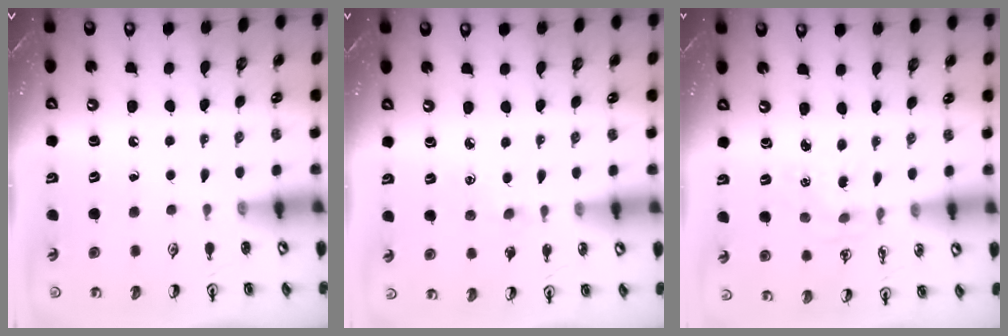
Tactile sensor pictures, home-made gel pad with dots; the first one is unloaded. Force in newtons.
{"total": 2.0, "press": 2.0, "slide": 0.3}
{"total": 1.0, "press": 1.0, "slide": 0.1}